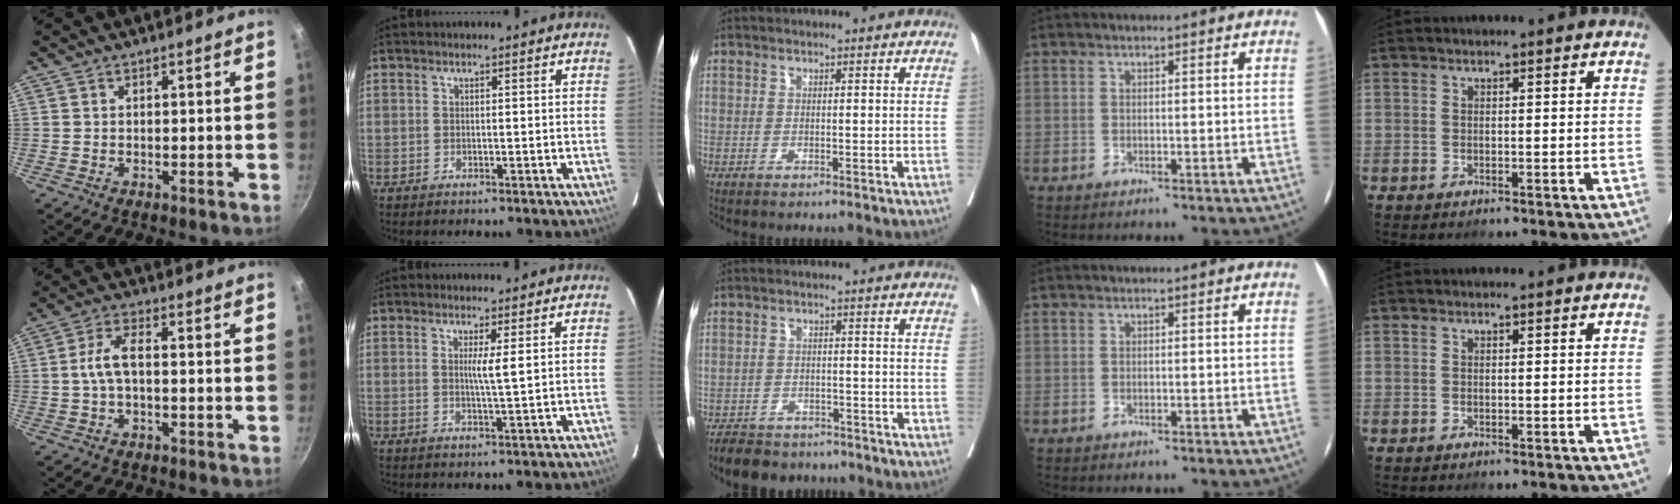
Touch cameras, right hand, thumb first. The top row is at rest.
{"thumb": {"total": 5.2, "force": [-0.2, 2.3, 4.7], "torque": [-0.101, 0.017, -0.008]}, "index": {"total": 2.3, "force": [0.7, -0.5, 2.1], "torque": [-0.040, -0.006, 0.012]}, "middle": {"total": 8.2, "force": [-7.1, 3.5, 2.0], "torque": [-0.031, -0.001, -0.102]}}